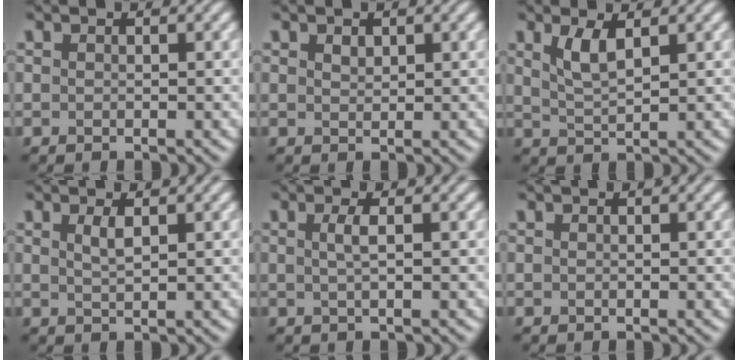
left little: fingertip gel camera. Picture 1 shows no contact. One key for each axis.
{"total": 0.9, "fx": 0.6, "fy": 0.5, "fz": 0.4, "tx": -0.009, "ty": 0.000, "tz": 0.012}
{"total": 2.7, "fx": 1.3, "fy": 0.8, "fz": 2.2, "tx": -0.046, "ty": -0.003, "tz": 0.028}
{"total": 1.4, "fx": 0.6, "fy": 0.4, "fz": 1.2, "tx": -0.025, "ty": 0.001, "tz": 0.012}
{"total": 1.5, "fx": 0.2, "fy": 0.4, "fz": 1.5, "tx": -0.029, "ty": 0.003, "tz": 0.002}
{"total": 0.0}